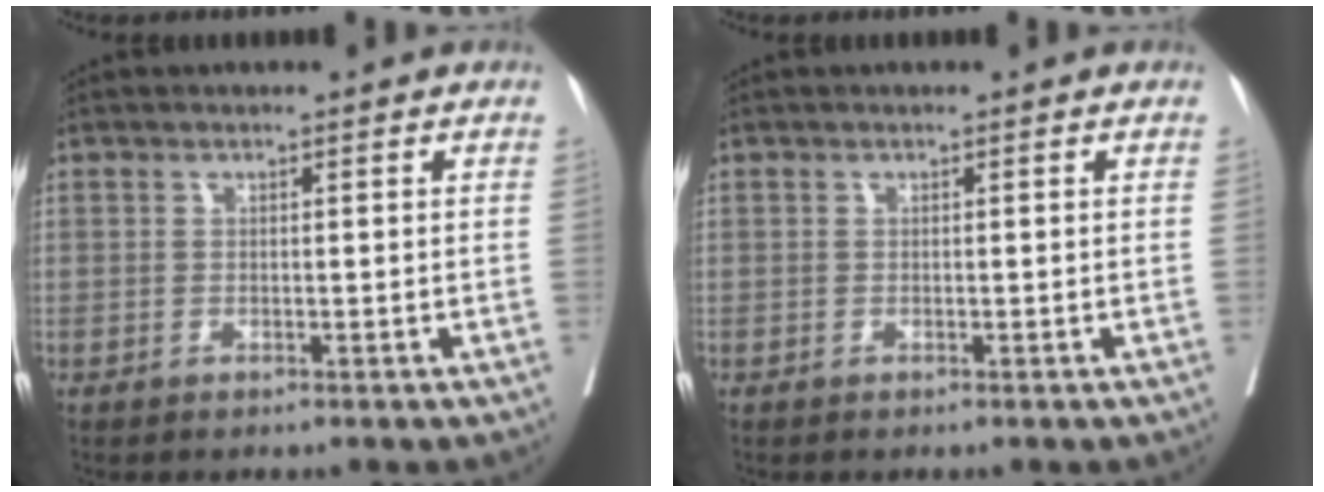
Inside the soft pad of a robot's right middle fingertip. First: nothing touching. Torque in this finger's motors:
{"motor_torque": [-0.02, -0.04, -0.01, 0.00]}